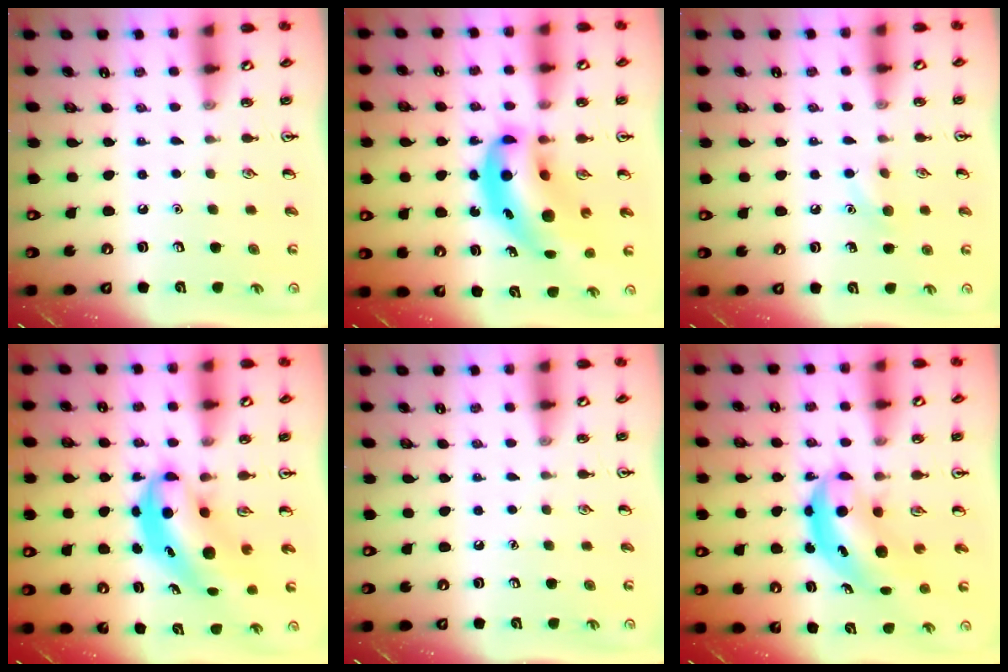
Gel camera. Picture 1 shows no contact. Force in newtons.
{"total": 14.1, "press": 13.5, "slide": 4.0}
{"total": 6.5, "press": 6.2, "slide": 1.9}
{"total": 6.7, "press": 6.5, "slide": 1.6}
{"total": 0.0}
{"total": 6.1, "press": 5.9, "slide": 1.6}